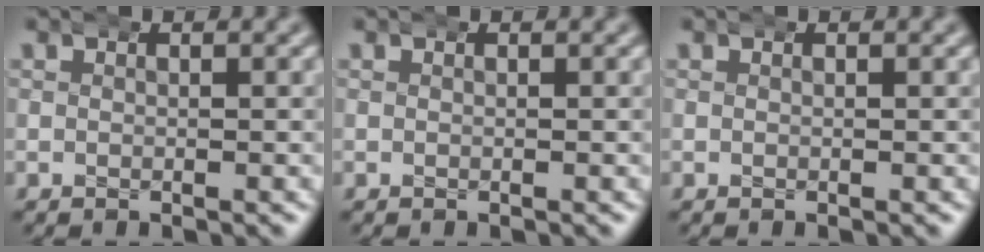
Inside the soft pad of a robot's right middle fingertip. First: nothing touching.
{"total": 0.0}
{"total": 0.0}